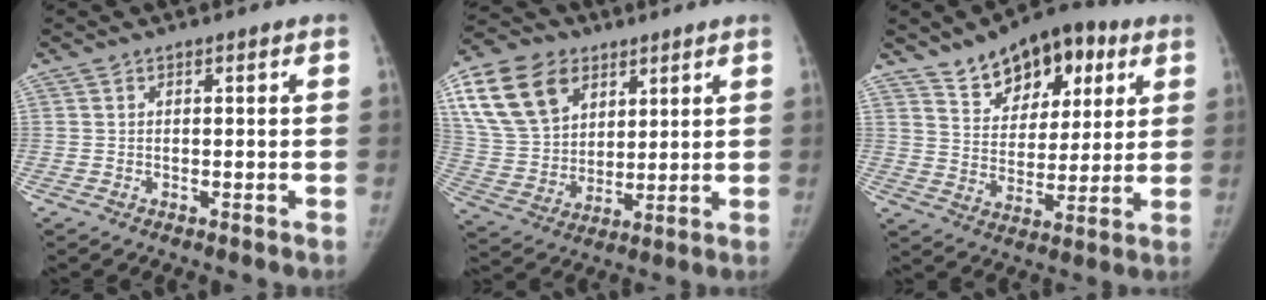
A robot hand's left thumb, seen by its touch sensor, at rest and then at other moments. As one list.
[{"total": 19.7, "force": [9.0, 13.9, 10.7], "torque": [-0.205, -0.007, 0.169]}, {"total": 15.7, "force": [8.9, 9.4, 9.0], "torque": [-0.085, -0.026, 0.143]}]